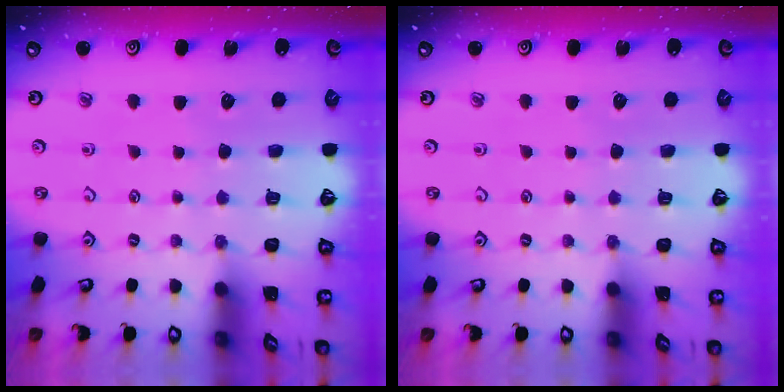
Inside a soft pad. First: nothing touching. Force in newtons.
{"total": 0.0}